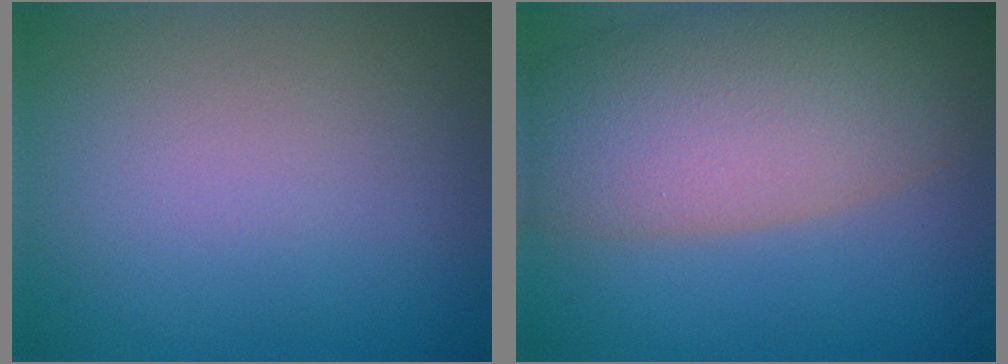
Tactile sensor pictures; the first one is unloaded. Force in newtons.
{"total": 10.1, "press": 10.0, "slide": 0.6}